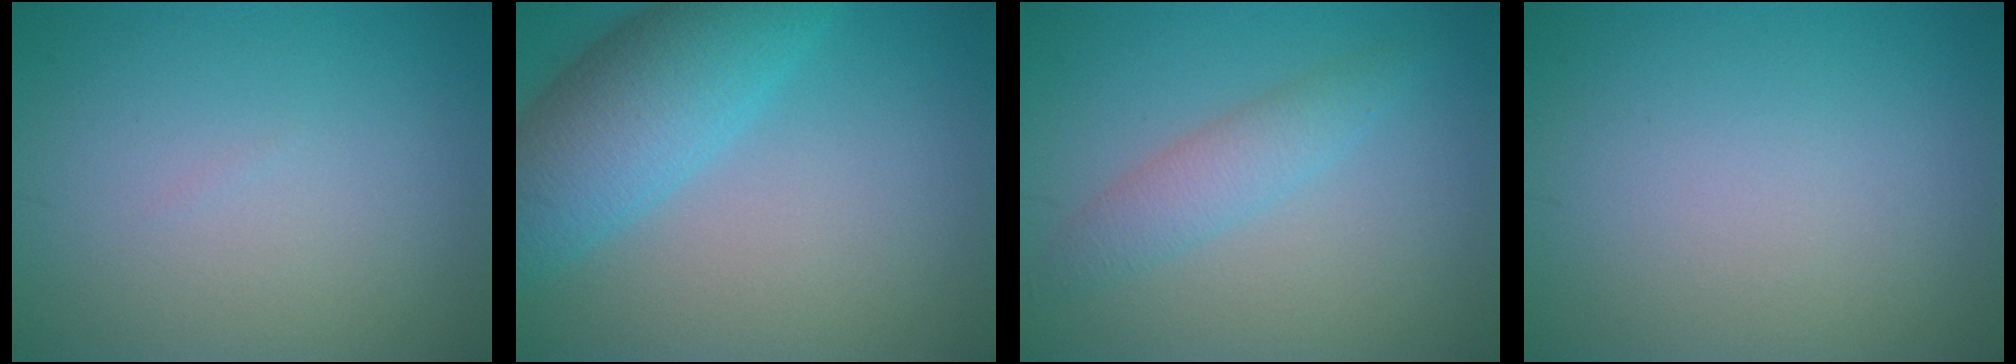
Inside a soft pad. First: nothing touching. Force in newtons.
{"total": 7.3, "press": 7.3, "slide": 0.2}
{"total": 2.7, "press": 2.7, "slide": 0.1}
{"total": 0.0}